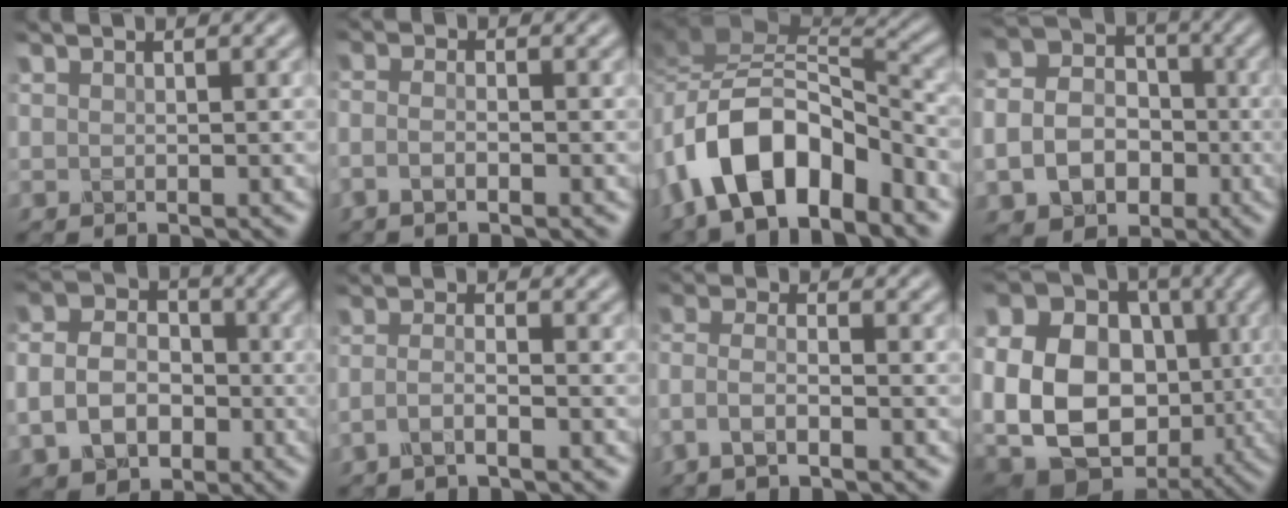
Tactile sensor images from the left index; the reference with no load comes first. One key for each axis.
{"total": 2.1, "fx": -0.9, "fy": 0.8, "fz": 1.7, "tx": -0.026, "ty": -0.006, "tz": -0.022}
{"total": 11.4, "fx": -6.1, "fy": 5.6, "fz": 7.9, "tx": -0.140, "ty": 0.003, "tz": -0.117}
{"total": 7.4, "fx": -2.0, "fy": 6.0, "fz": 3.9, "tx": -0.069, "ty": -0.015, "tz": -0.042}
{"total": 5.9, "fx": -1.4, "fy": 4.6, "fz": 3.5, "tx": -0.073, "ty": -0.001, "tz": -0.034}
{"total": 2.0, "fx": -1.0, "fy": 0.5, "fz": 1.6, "tx": -0.029, "ty": 0.001, "tz": -0.028}
{"total": 3.1, "fx": -1.8, "fy": 0.8, "fz": 2.4, "tx": -0.050, "ty": 0.002, "tz": -0.049}
{"total": 17.5, "fx": -0.9, "fy": 14.1, "fz": 10.4, "tx": -0.208, "ty": 0.004, "tz": -0.016}